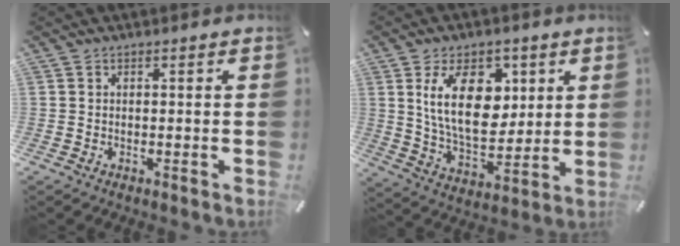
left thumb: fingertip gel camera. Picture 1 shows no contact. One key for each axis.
{"total": 16.5, "fx": 5.2, "fy": 10.5, "fz": 11.6, "tx": -0.217, "ty": -0.002, "tz": 0.088}